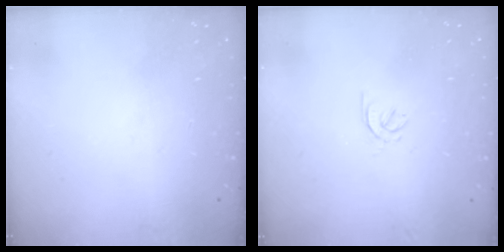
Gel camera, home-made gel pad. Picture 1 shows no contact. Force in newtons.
{"total": 2.2, "press": 2.1, "slide": 0.7}